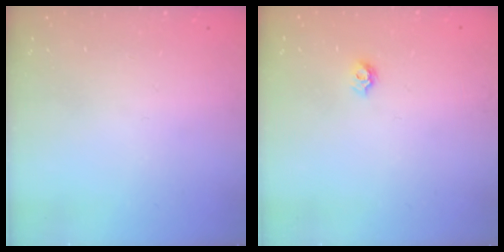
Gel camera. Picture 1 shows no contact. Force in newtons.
{"total": 5.9, "press": 5.8, "slide": 0.7}